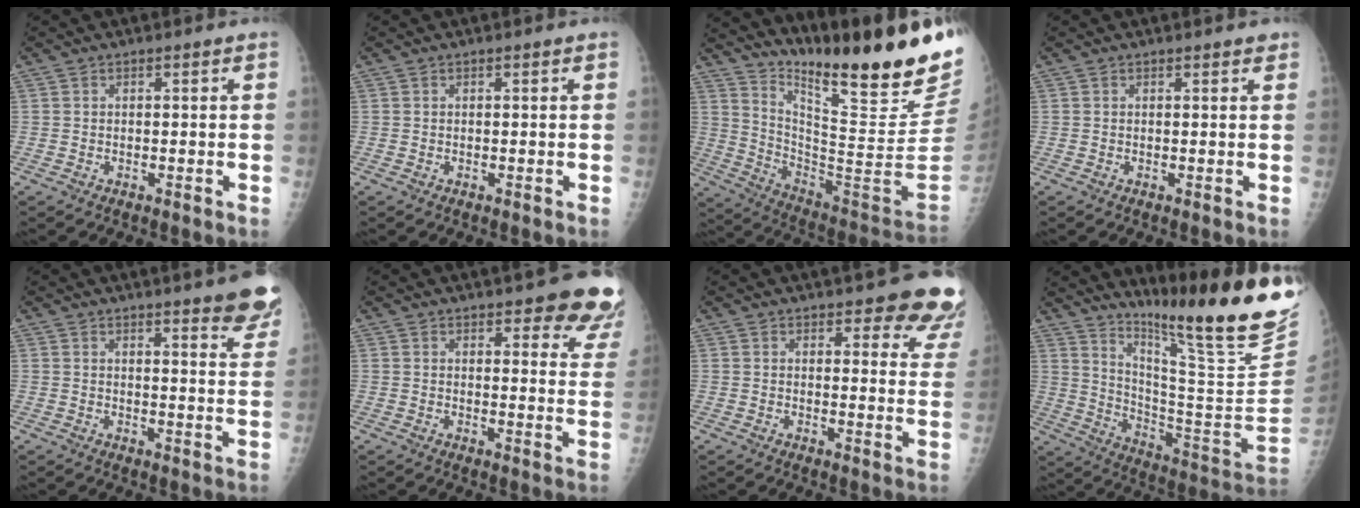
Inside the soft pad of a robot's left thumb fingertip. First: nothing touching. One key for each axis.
{"total": 0.0}
{"total": 28.0, "fx": 19.8, "fy": 3.5, "fz": 19.4, "tx": -0.269, "ty": -0.130, "tz": 0.307}
{"total": 1.2, "fx": 1.0, "fy": 0.3, "fz": 0.5, "tx": -0.003, "ty": -0.001, "tz": 0.011}
{"total": 10.0, "fx": 7.5, "fy": 1.6, "fz": 6.4, "tx": -0.055, "ty": -0.041, "tz": 0.083}
{"total": 12.6, "fx": 9.6, "fy": 3.5, "fz": 7.3, "tx": -0.045, "ty": -0.050, "tz": 0.098}
{"total": 12.4, "fx": 9.9, "fy": 3.6, "fz": 6.4, "tx": -0.029, "ty": -0.055, "tz": 0.099}
{"total": 27.2, "fx": 20.9, "fy": 0.9, "fz": 17.4, "tx": -0.250, "ty": -0.161, "tz": 0.310}